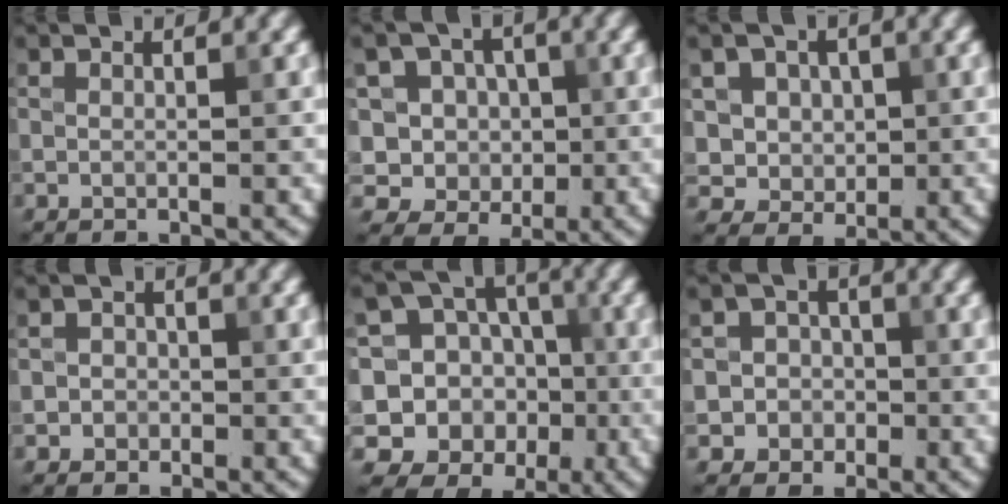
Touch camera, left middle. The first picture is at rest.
{"total": 7.4, "force": [1.8, 6.3, 3.5], "torque": [-0.051, 0.016, -0.003]}
{"total": 4.8, "force": [1.3, 4.1, 2.0], "torque": [-0.038, 0.002, 0.025]}
{"total": 1.8, "force": [-0.4, 1.7, 0.4], "torque": [0.018, 0.003, -0.021]}
{"total": 15.6, "force": [-1.7, 14.8, 4.6], "torque": [-0.139, 0.016, -0.025]}
{"total": 4.7, "force": [-1.1, 4.5, 0.6], "torque": [0.012, 0.018, -0.044]}